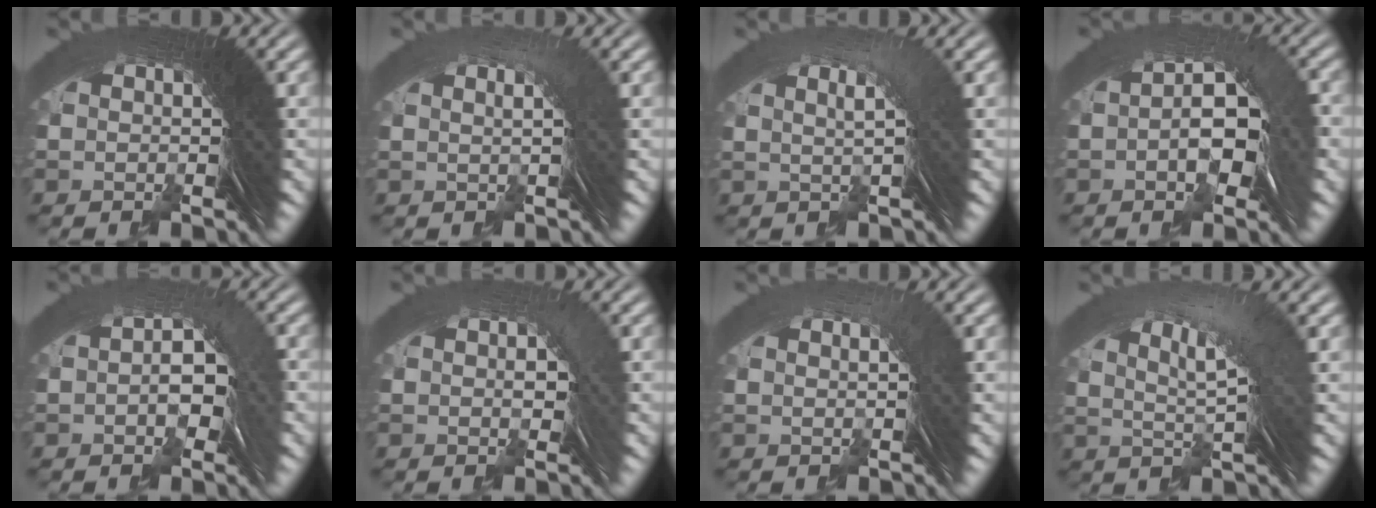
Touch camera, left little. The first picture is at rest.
{"total": 1.6, "force": [0.4, -1.0, 1.1], "torque": [-0.005, 0.016, 0.005]}
{"total": 2.6, "force": [1.1, -1.1, 2.2], "torque": [-0.012, 0.021, 0.013]}
{"total": 4.5, "force": [0.1, 2.0, 4.0], "torque": [-0.062, 0.007, 0.001]}
{"total": 2.2, "force": [-0.2, 0.8, 2.0], "torque": [-0.042, -0.003, 0.003]}
{"total": 0.9, "force": [0.2, 0.1, 0.9], "torque": [-0.020, 0.001, 0.008]}
{"total": 1.1, "force": [0.0, -0.9, 0.6], "torque": [-0.004, 0.013, 0.000]}
{"total": 3.6, "force": [1.7, -0.5, 3.2], "torque": [-0.033, 0.016, 0.027]}